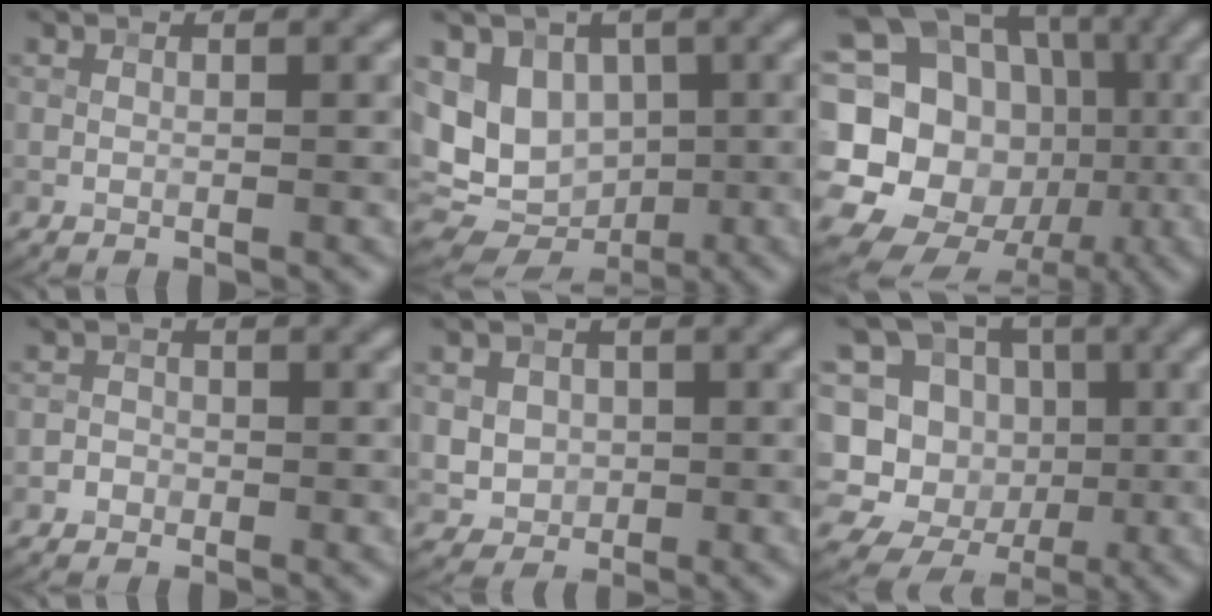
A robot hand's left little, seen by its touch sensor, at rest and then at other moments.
{"total": 8.2, "force": [0.6, 6.6, 4.8], "torque": [-0.072, 0.001, 0.020]}
{"total": 22.6, "force": [-2.9, 19.9, 10.2], "torque": [-0.182, 0.028, -0.084]}
{"total": 1.3, "force": [-0.5, 1.1, 0.2], "torque": [0.012, 0.003, -0.012]}
{"total": 4.0, "force": [1.1, 3.4, 1.8], "torque": [-0.040, 0.010, 0.020]}
{"total": 13.6, "force": [-2.9, 12.4, 4.8], "torque": [-0.132, 0.018, -0.050]}